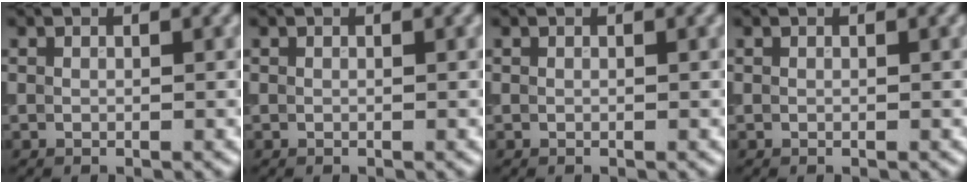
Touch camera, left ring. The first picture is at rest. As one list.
[{"total": 0.0}, {"total": 0.0}, {"total": 0.0}]